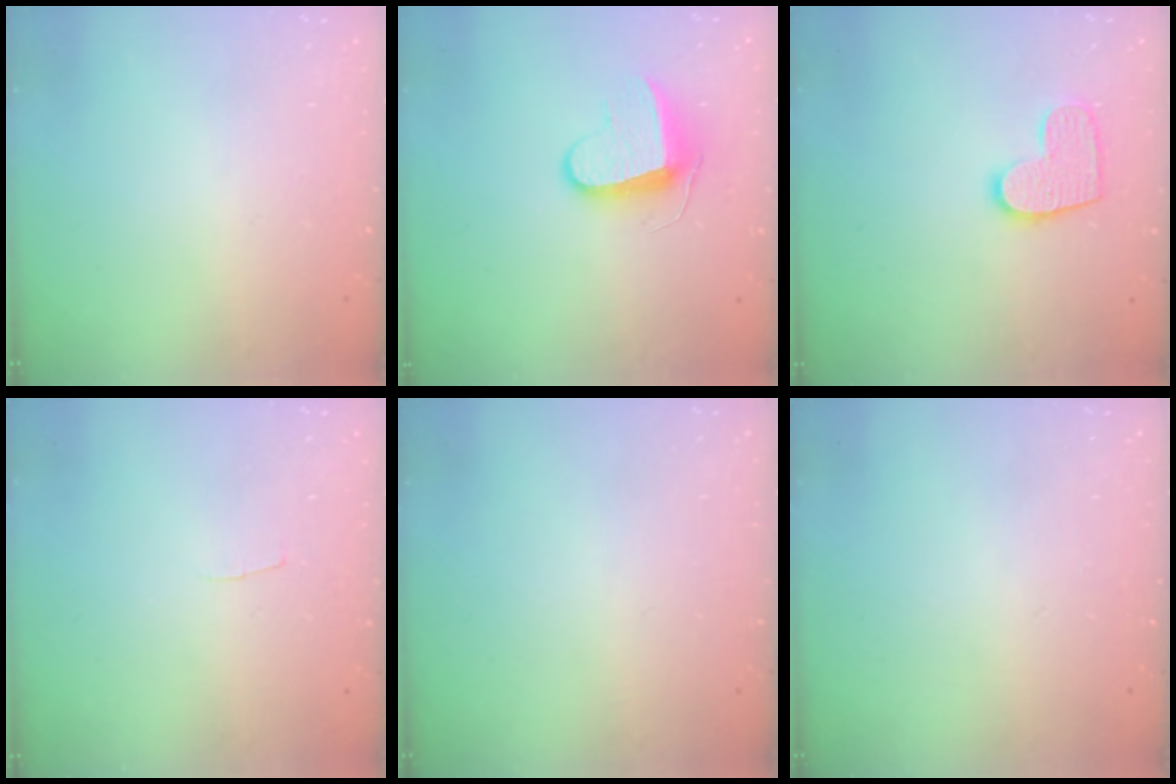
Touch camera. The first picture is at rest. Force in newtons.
{"total": 9.0, "press": 9.0, "slide": 0.5}
{"total": 9.9, "press": 9.9, "slide": 0.4}
{"total": 2.0, "press": 2.0, "slide": 0.2}
{"total": 0.0}
{"total": 0.0}